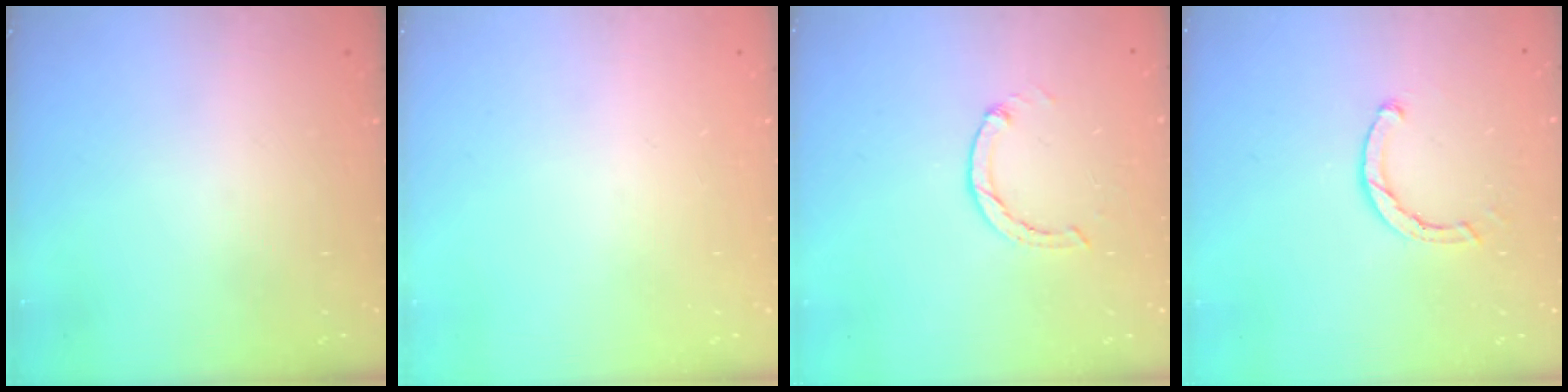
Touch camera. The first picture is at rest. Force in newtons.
{"total": 0.0}
{"total": 0.0}
{"total": 2.4, "press": 2.4, "slide": 0.1}